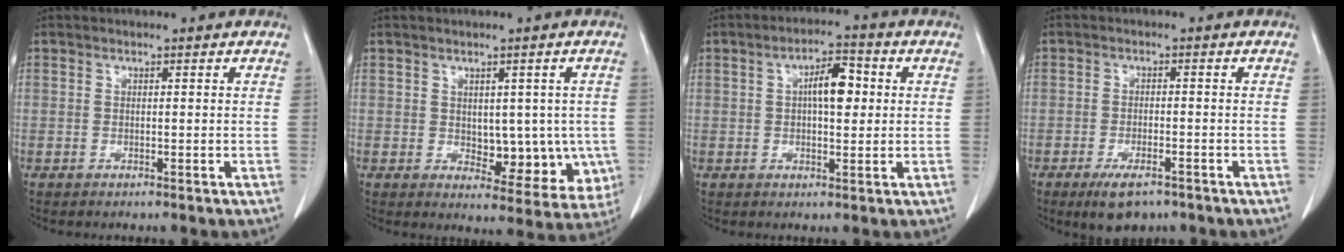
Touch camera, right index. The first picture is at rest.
{"total": 8.7, "force": [-0.8, 5.3, 6.9], "torque": [-0.064, 0.003, 0.005]}
{"total": 6.1, "force": [1.0, 2.3, 5.6], "torque": [-0.094, 0.014, 0.015]}
{"total": 5.4, "force": [-3.6, 1.9, 3.5], "torque": [-0.061, -0.006, -0.052]}